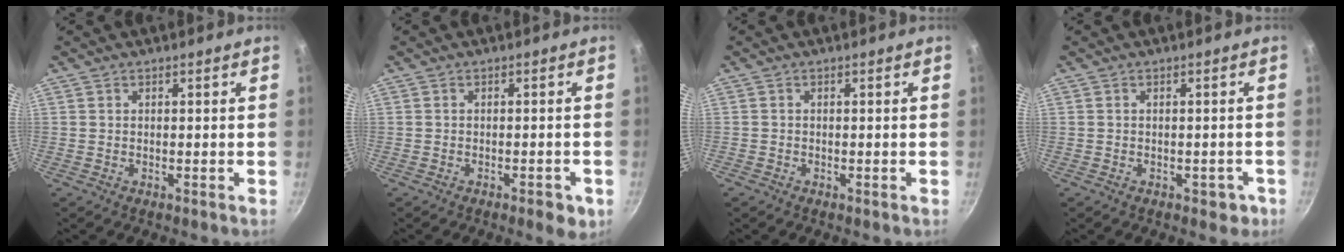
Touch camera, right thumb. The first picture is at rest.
{"total": 3.5, "force": [-1.7, 1.3, 2.7], "torque": [-0.032, 0.004, -0.021]}
{"total": 0.7, "force": [-0.4, 0.5, 0.1], "torque": [-0.002, 0.002, -0.013]}
{"total": 2.6, "force": [-1.4, 1.8, 1.4], "torque": [-0.001, 0.011, -0.014]}